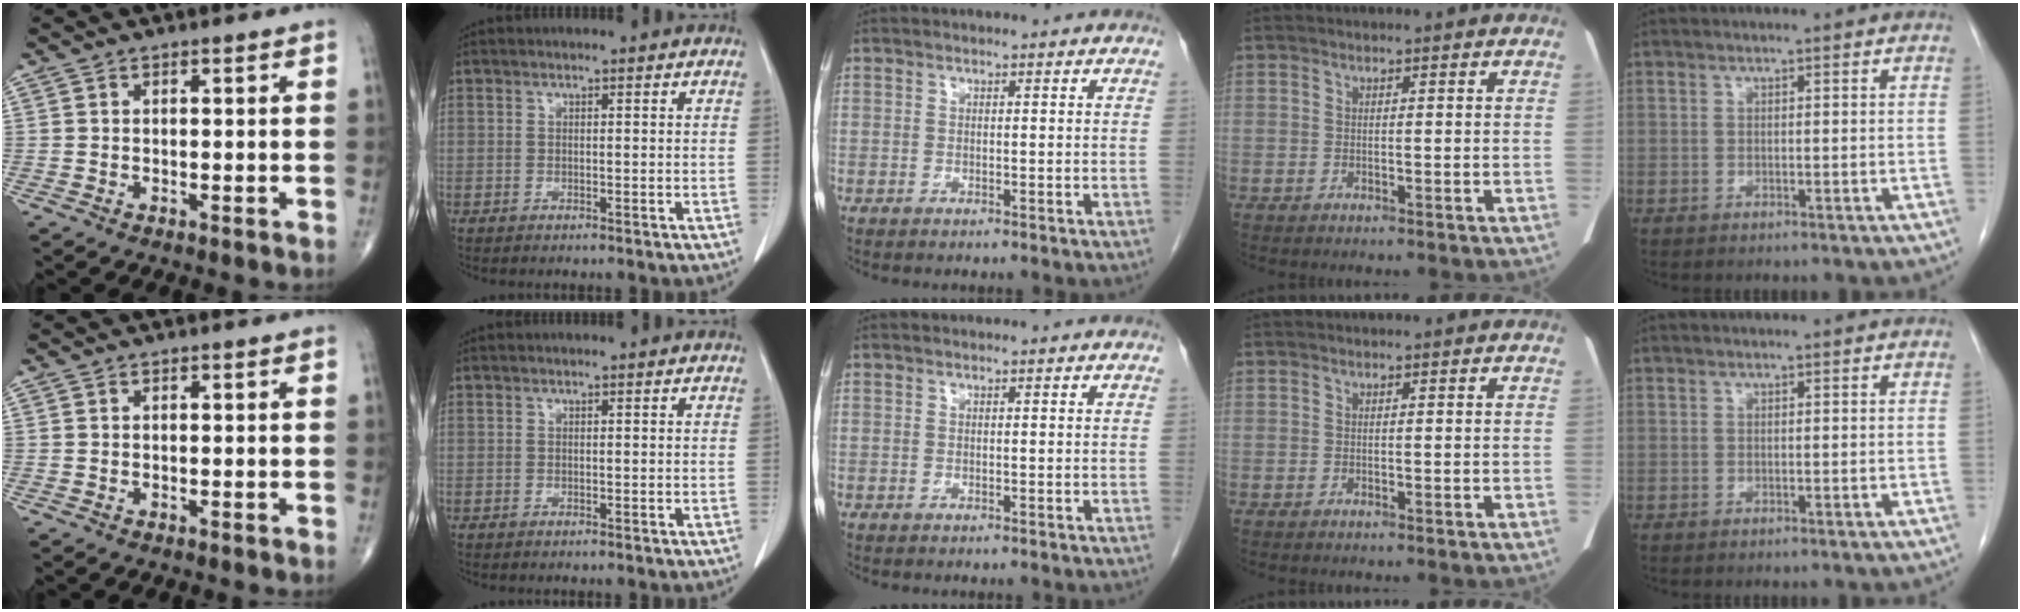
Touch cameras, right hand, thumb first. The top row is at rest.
{}